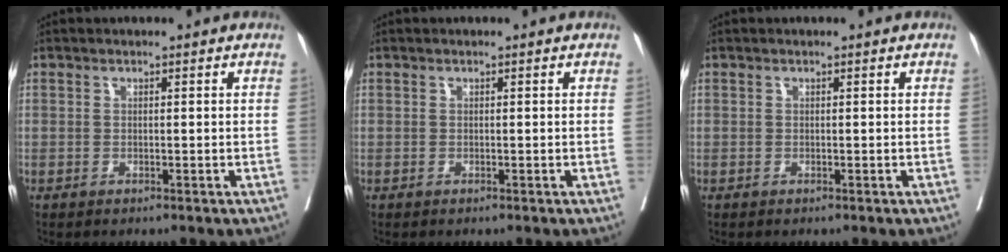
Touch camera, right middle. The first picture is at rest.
{"total": 0.0}
{"total": 0.0}